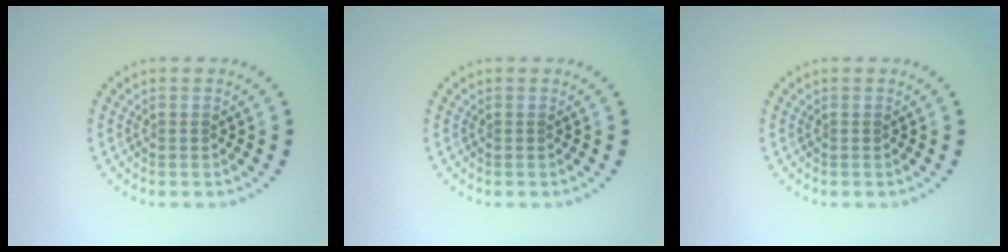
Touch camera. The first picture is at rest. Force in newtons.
{"total": 0.0}
{"total": 0.0}